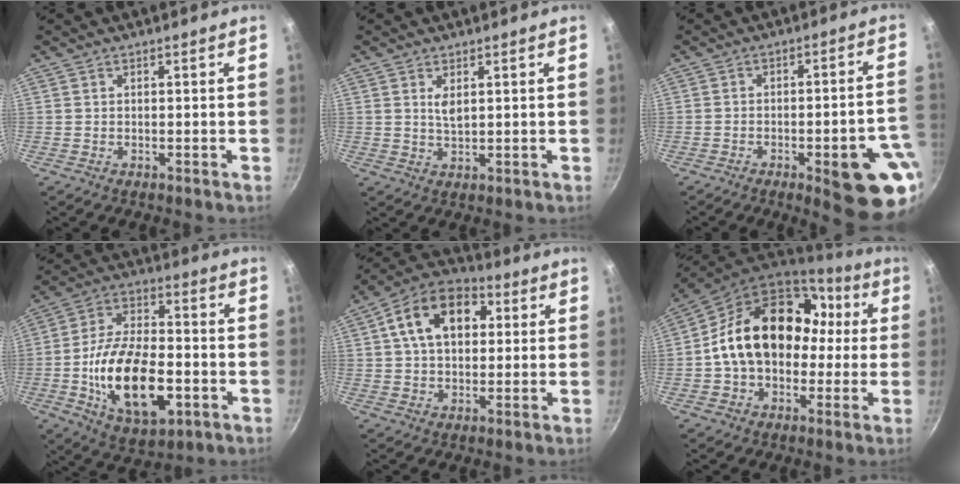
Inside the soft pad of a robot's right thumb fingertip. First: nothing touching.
{"total": 2.8, "force": [1.1, 1.3, 2.3], "torque": [-0.041, -0.008, 0.022]}
{"total": 15.9, "force": [-6.2, 4.3, 14.0], "torque": [-0.131, 0.036, -0.075]}
{"total": 20.7, "force": [-5.0, 10.9, 16.9], "torque": [-0.286, 0.020, -0.083]}
{"total": 15.1, "force": [3.9, 10.2, 10.5], "torque": [-0.147, 0.020, 0.047]}
{"total": 22.3, "force": [1.8, 16.2, 15.2], "torque": [-0.228, 0.055, 0.031]}